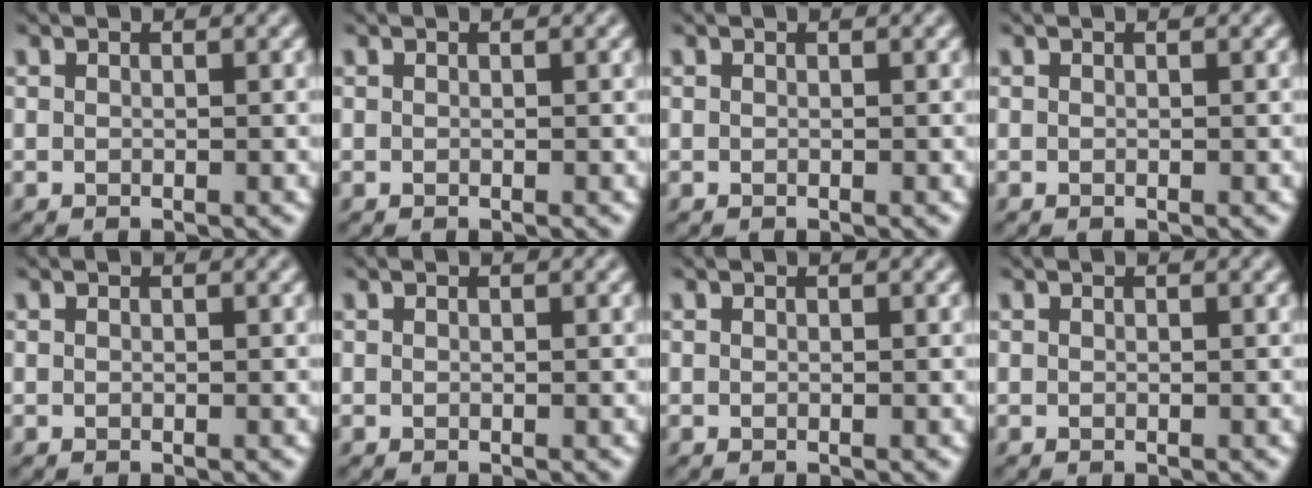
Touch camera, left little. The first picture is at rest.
{"total": 0.0}
{"total": 0.0}
{"total": 0.0}
{"total": 0.0}
{"total": 0.0}
{"total": 0.0}
{"total": 0.0}